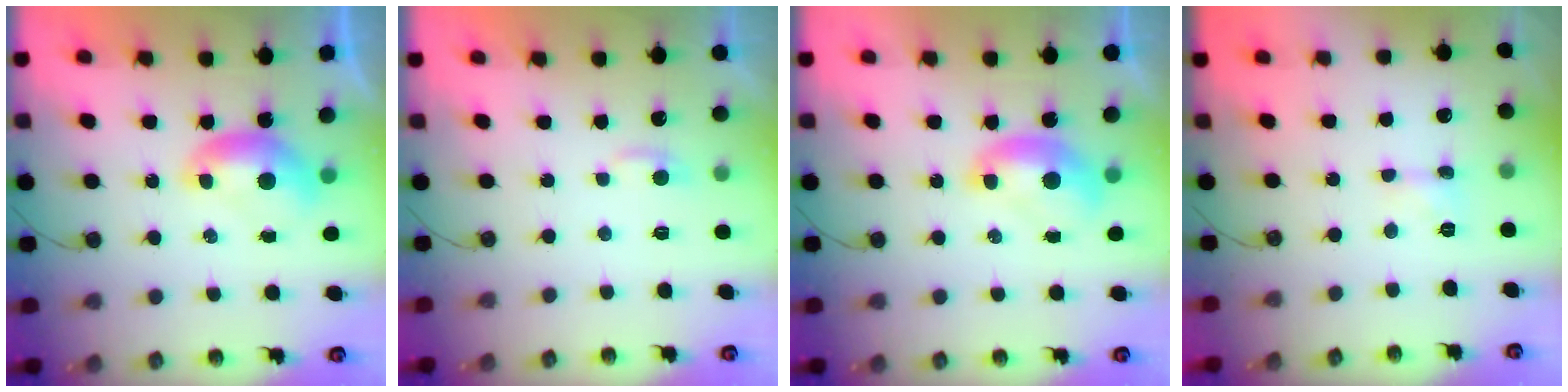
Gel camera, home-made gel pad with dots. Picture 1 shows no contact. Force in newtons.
{"total": 4.4, "press": 4.4, "slide": 0.2}
{"total": 1.6, "press": 1.6, "slide": 0.2}
{"total": 2.0, "press": 2.0, "slide": 0.4}